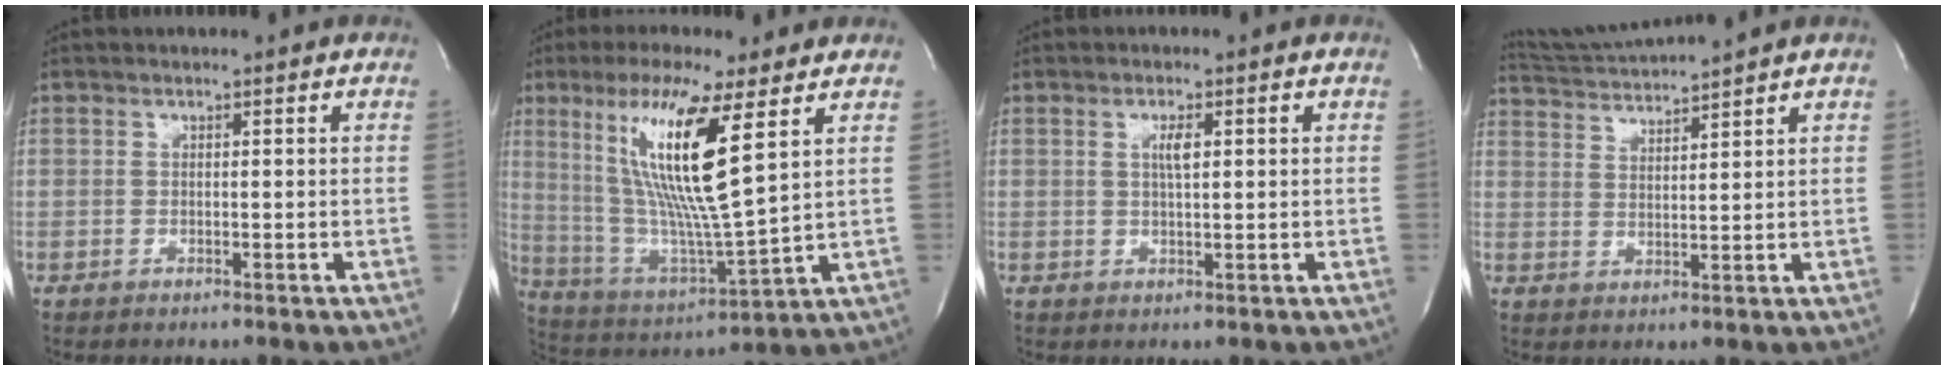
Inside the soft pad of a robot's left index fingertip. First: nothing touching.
{"total": 16.5, "force": [6.4, 0.3, 15.3], "torque": [-0.311, -0.019, 0.115]}
{"total": 2.4, "force": [0.4, 0.5, 2.3], "torque": [-0.049, 0.003, 0.008]}
{"total": 6.9, "force": [6.6, -1.7, 1.3], "torque": [-0.036, 0.007, 0.124]}